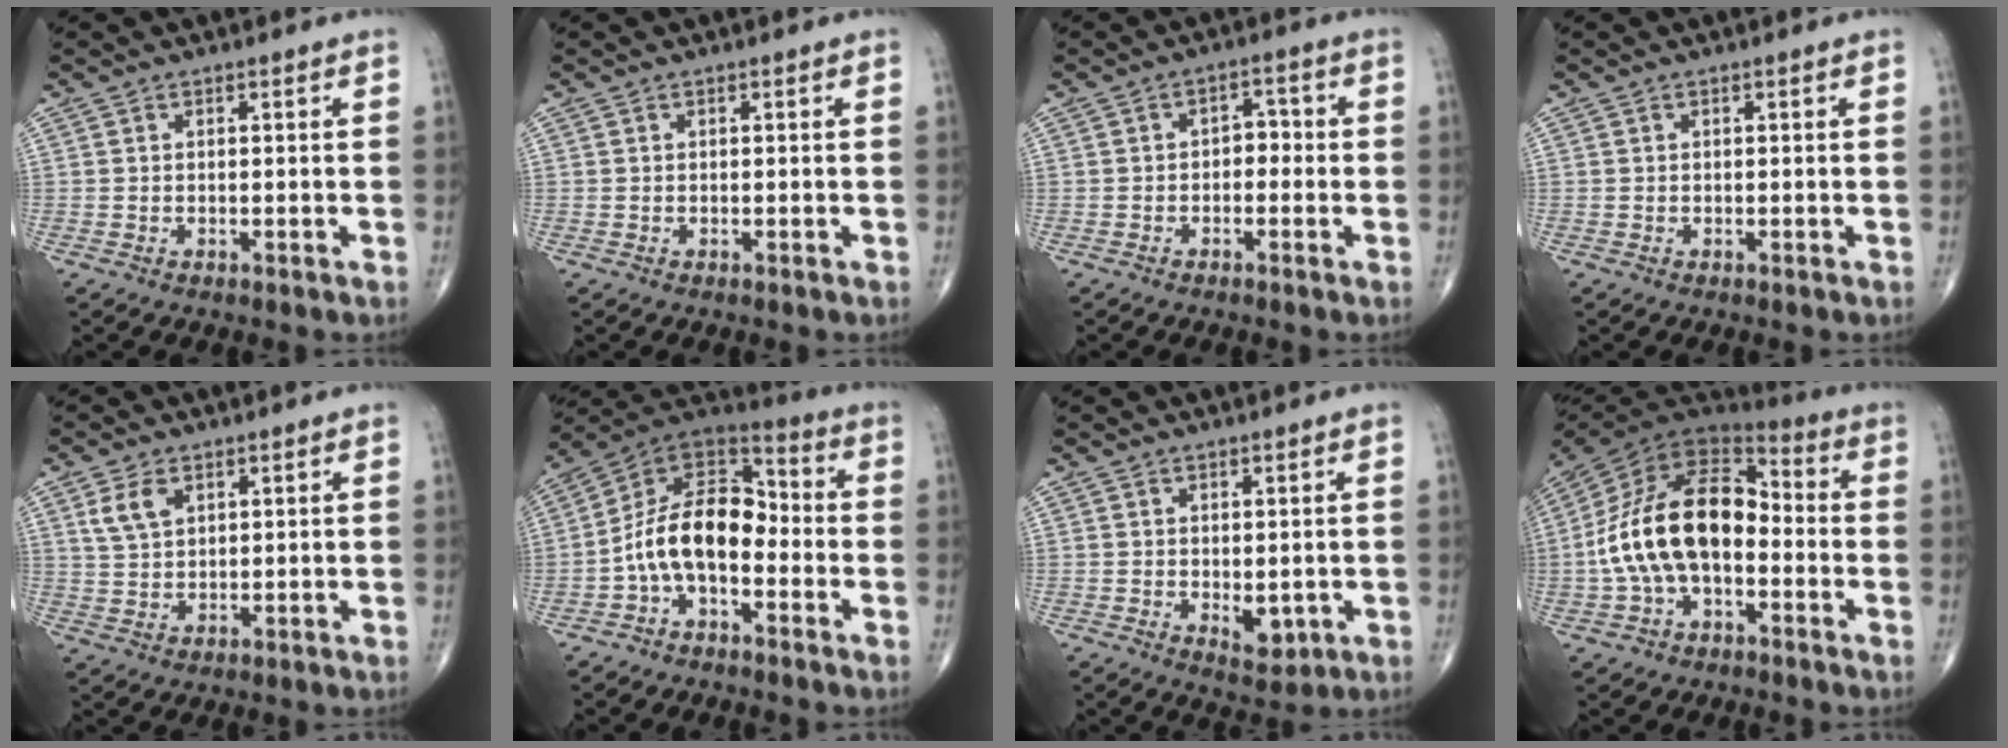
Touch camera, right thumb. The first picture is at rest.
{"total": 0.0}
{"total": 3.3, "force": [-0.7, 2.3, 2.2], "torque": [-0.011, 0.018, -0.021]}
{"total": 0.0}
{"total": 5.0, "force": [2.3, 3.0, 3.2], "torque": [-0.057, -0.005, 0.051]}
{"total": 13.5, "force": [-3.3, 7.9, 10.4], "torque": [-0.163, 0.067, -0.073]}
{"total": 3.8, "force": [-0.6, 2.0, 3.1], "torque": [-0.029, -0.009, 0.001]}
{"total": 19.3, "force": [-2.7, 11.3, 15.4], "torque": [-0.274, 0.049, -0.056]}